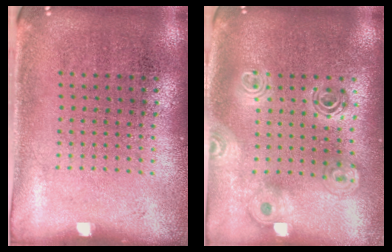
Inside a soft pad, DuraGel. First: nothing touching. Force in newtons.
{"total": 1.8, "press": 1.6, "slide": 0.9}